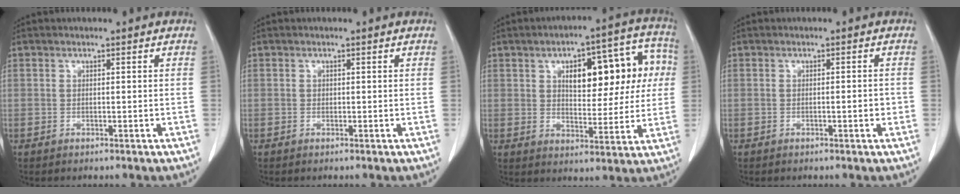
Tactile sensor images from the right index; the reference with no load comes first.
{"total": 0.0}
{"total": 14.6, "force": [3.5, 6.2, 12.7], "torque": [-0.159, 0.045, 0.052]}
{"total": 1.5, "force": [-0.4, 0.2, 1.4], "torque": [-0.018, 0.001, -0.006]}